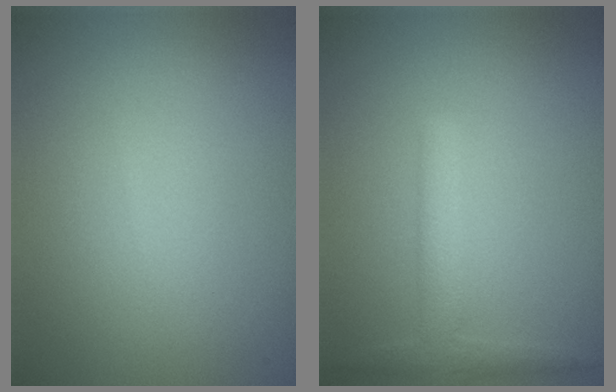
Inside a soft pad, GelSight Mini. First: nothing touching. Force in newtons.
{"total": 2.4, "press": 2.4, "slide": 0.1}